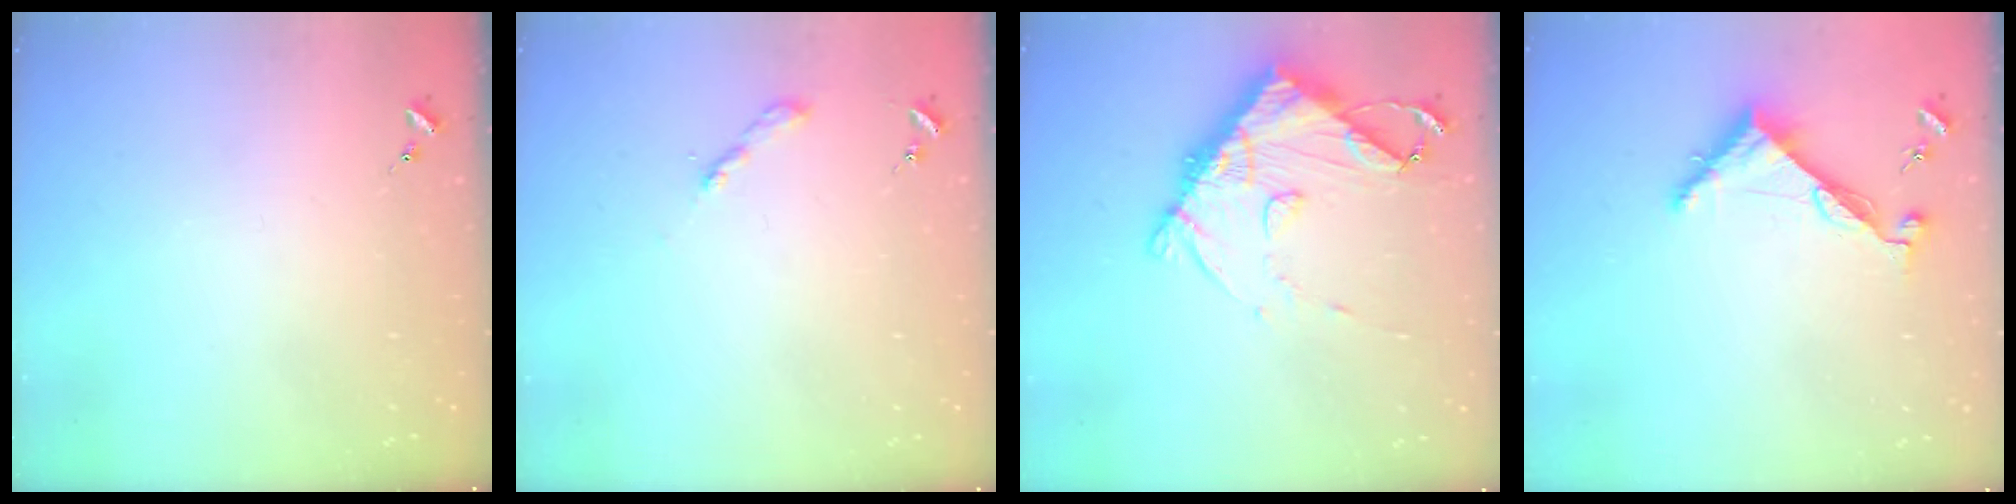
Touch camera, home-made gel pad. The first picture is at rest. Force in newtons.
{"total": 2.0, "press": 2.0, "slide": 0.2}
{"total": 13.5, "press": 13.4, "slide": 1.5}
{"total": 6.8, "press": 6.8, "slide": 0.3}